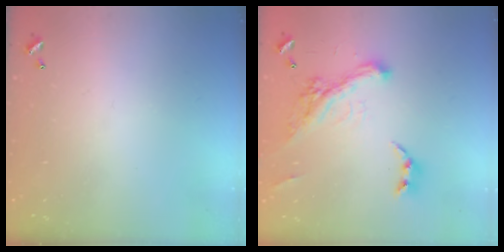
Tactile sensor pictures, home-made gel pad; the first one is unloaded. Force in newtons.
{"total": 4.6, "press": 4.4, "slide": 1.4}